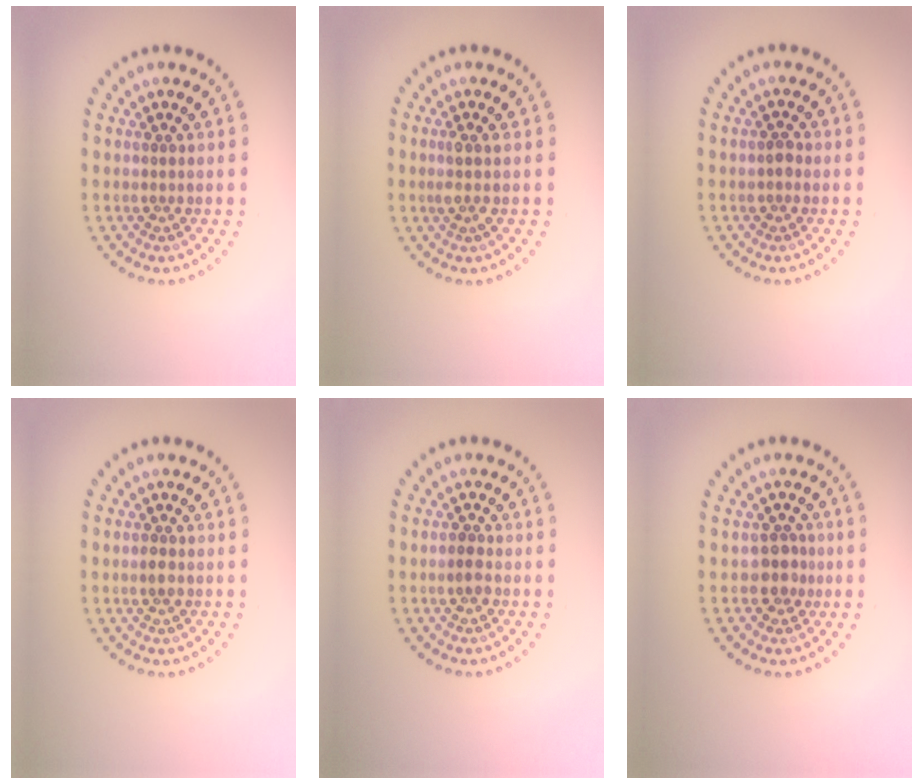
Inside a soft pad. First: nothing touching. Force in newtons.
{"total": 1.2, "press": 0.9, "slide": 0.8}
{"total": 0.9, "press": 0.9, "slide": 0.1}
{"total": 1.1, "press": 1.1, "slide": 0.1}
{"total": 1.3, "press": 1.2, "slide": 0.4}
{"total": 2.0, "press": 1.7, "slide": 1.0}